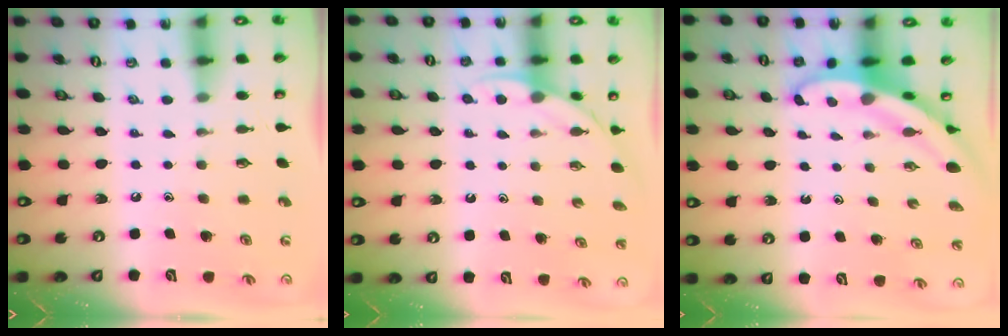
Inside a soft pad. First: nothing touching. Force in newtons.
{"total": 3.7, "press": 3.7, "slide": 0.2}
{"total": 5.1, "press": 5.1, "slide": 0.4}